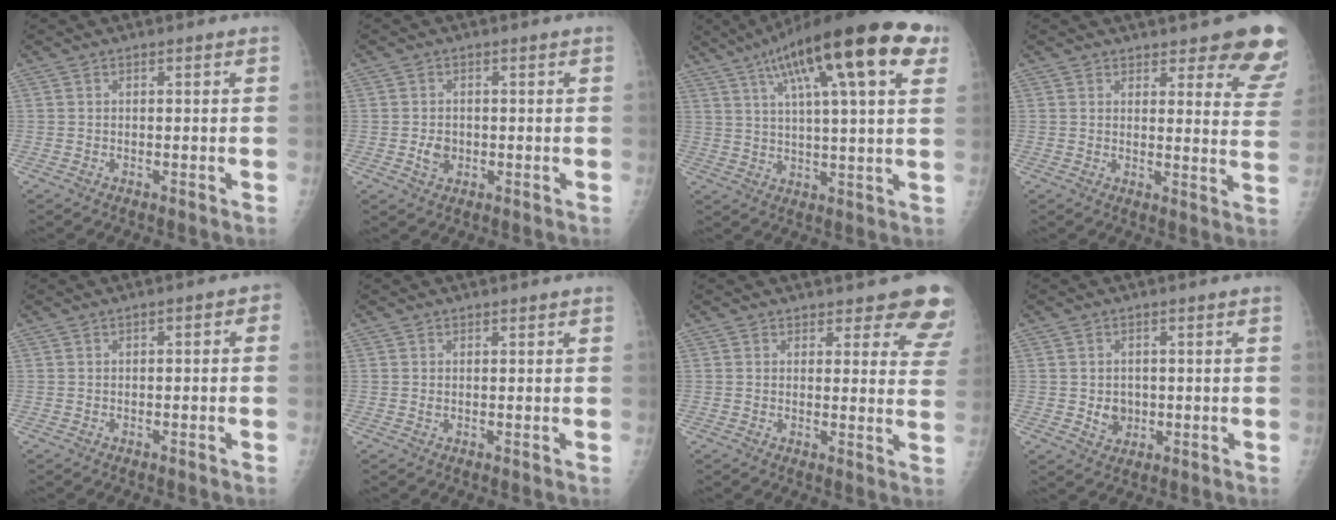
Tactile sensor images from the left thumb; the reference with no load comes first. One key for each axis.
{"total": 2.9, "fx": -0.5, "fy": 2.3, "fz": 1.6, "tx": -0.018, "ty": 0.002, "tz": -0.005}
{"total": 24.5, "fx": 11.8, "fy": 5.8, "fz": 20.6, "tx": -0.314, "ty": 0.006, "tz": 0.176}
{"total": 11.3, "fx": 9.4, "fy": 3.7, "fz": 5.2, "tx": -0.011, "ty": -0.061, "tz": 0.086}
{"total": 1.9, "fx": -0.3, "fy": 1.0, "fz": 1.5, "tx": -0.009, "ty": 0.013, "tz": -0.011}
{"total": 0.6, "fx": 0.3, "fy": 0.4, "fz": 0.3, "tx": -0.002, "ty": -0.002, "tz": 0.004}
{"total": 9.8, "fx": 8.7, "fy": 3.9, "fz": 2.5, "tx": 0.028, "ty": -0.052, "tz": 0.067}
{"total": 3.5, "fx": -0.2, "fy": 3.1, "fz": 1.7, "tx": -0.010, "ty": 0.000, "tz": 0.006}